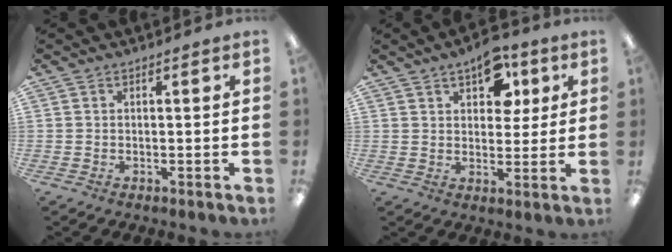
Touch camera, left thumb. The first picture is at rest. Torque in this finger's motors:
{"motor_torque": [0.03, 0.23, 0.20, 0.11, 0.02]}